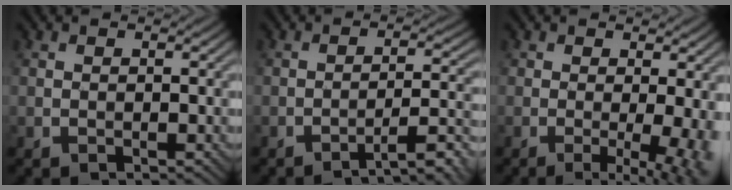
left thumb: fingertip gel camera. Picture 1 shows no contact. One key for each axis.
{"total": 6.2, "fx": -4.5, "fy": 1.0, "fz": 4.1, "tx": -0.059, "ty": 0.020, "tz": -0.070}
{"total": 7.1, "fx": -1.1, "fy": 2.1, "fz": 6.7, "tx": -0.089, "ty": -0.006, "tz": -0.010}